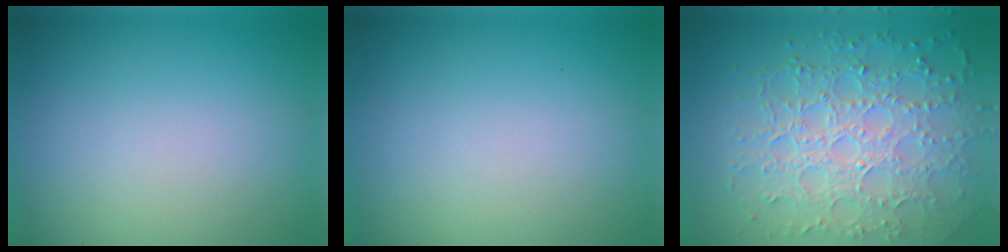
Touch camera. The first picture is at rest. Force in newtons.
{"total": 0.0}
{"total": 8.0, "press": 5.6, "slide": 5.7}